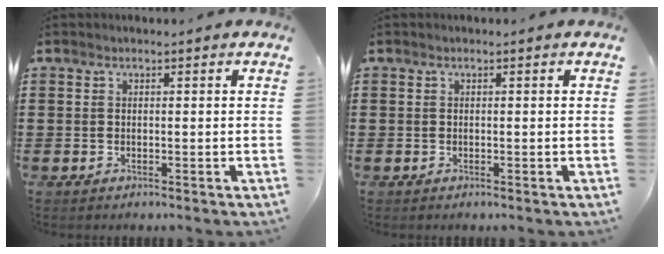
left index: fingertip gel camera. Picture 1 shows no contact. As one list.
[{"total": 0.0}]